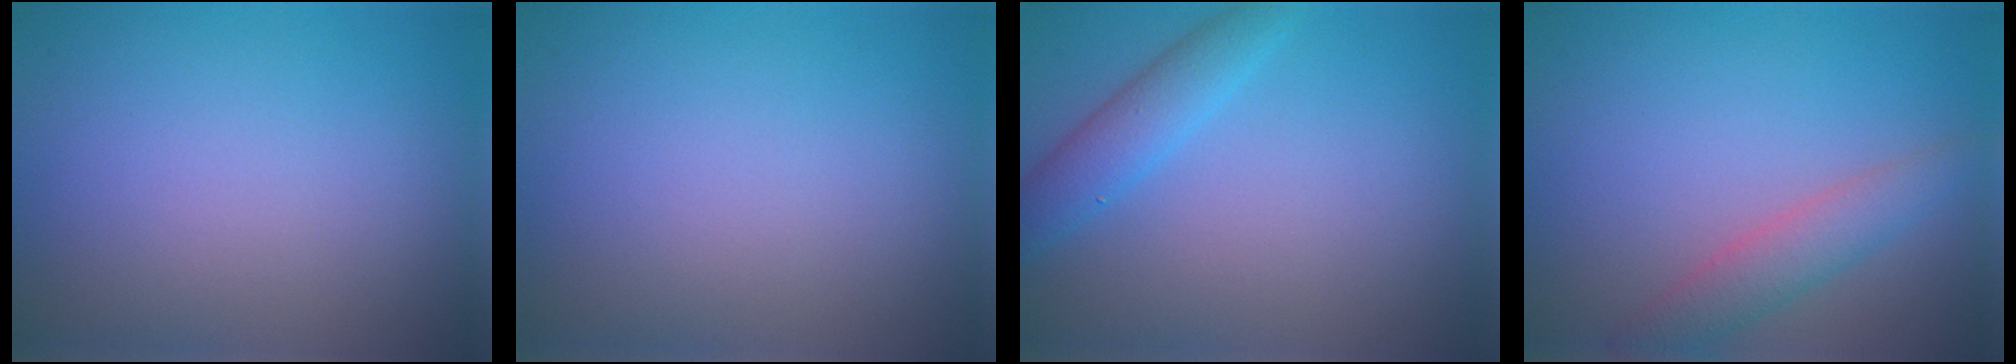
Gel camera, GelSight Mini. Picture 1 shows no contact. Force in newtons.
{"total": 0.0}
{"total": 2.9, "press": 2.9, "slide": 0.2}
{"total": 2.9, "press": 2.9, "slide": 0.2}